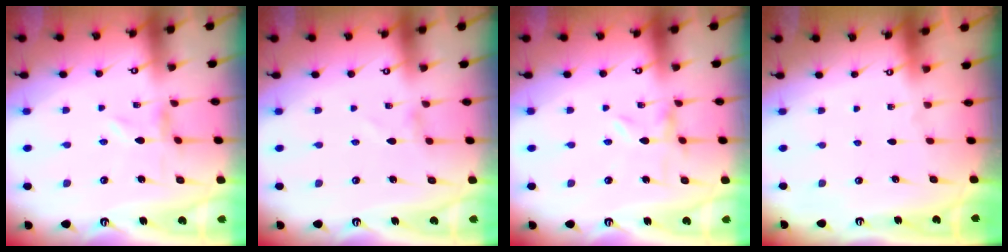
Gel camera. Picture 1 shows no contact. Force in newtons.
{"total": 1.3, "press": 1.3, "slide": 0.1}
{"total": 0.0}
{"total": 0.0}